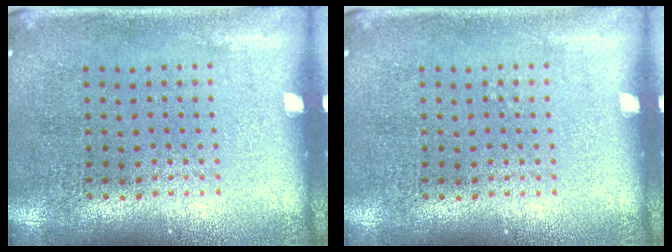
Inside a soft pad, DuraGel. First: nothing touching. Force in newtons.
{"total": 0.0}